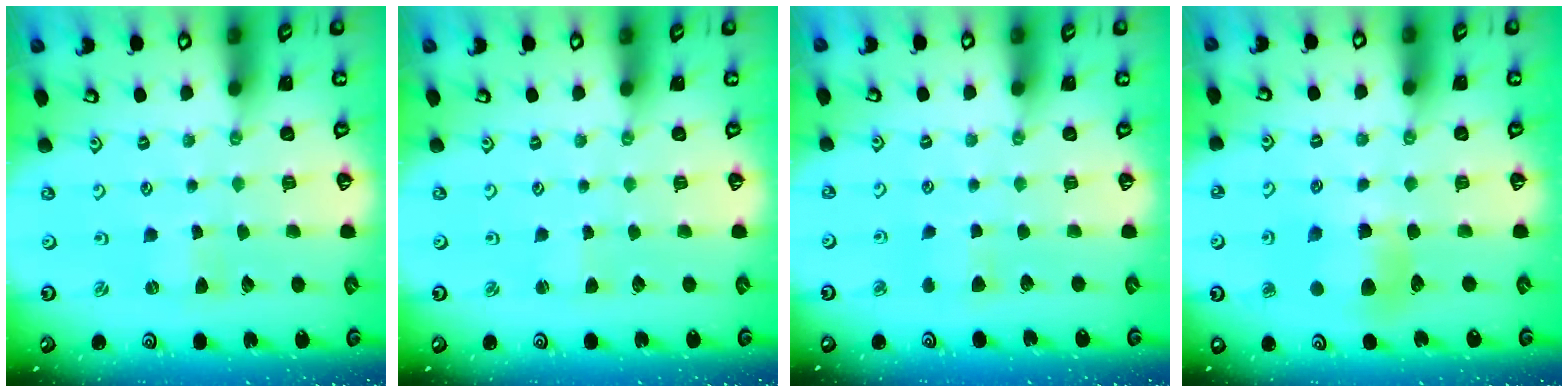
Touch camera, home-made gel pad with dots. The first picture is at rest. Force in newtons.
{"total": 1.4, "press": 1.4, "slide": 0.3}
{"total": 5.9, "press": 5.9, "slide": 0.8}
{"total": 7.0, "press": 7.0, "slide": 1.0}